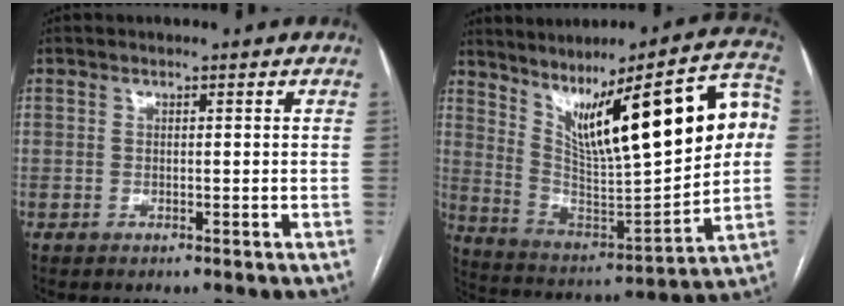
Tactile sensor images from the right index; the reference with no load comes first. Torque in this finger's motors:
{"motor_torque": [1.26, 0.88, 1.05, 0.21]}